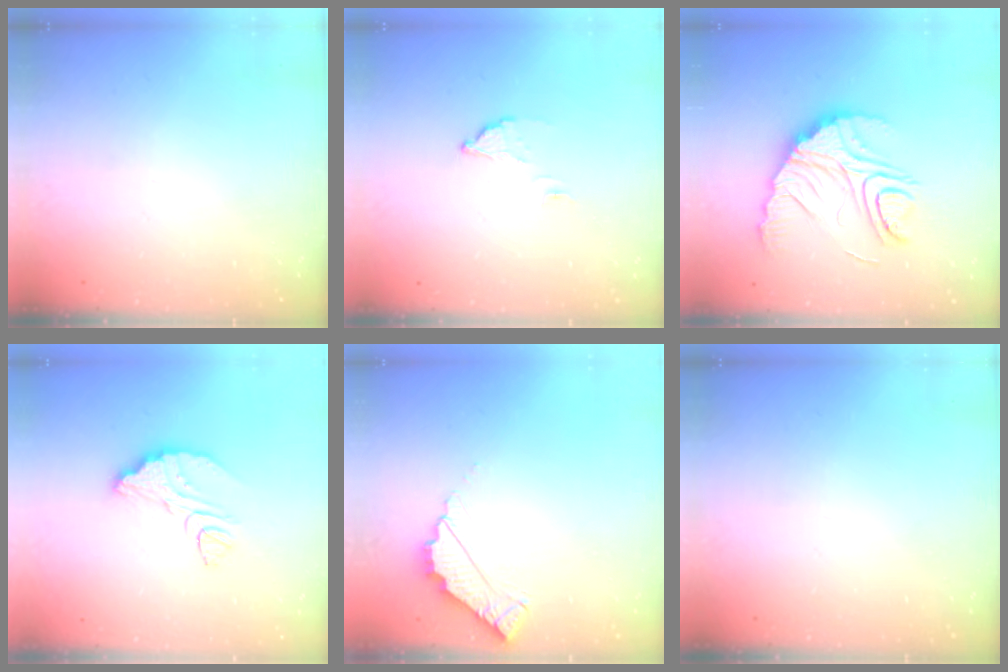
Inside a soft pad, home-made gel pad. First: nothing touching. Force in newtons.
{"total": 2.5, "press": 2.5, "slide": 0.1}
{"total": 15.5, "press": 15.4, "slide": 1.4}
{"total": 7.7, "press": 7.7, "slide": 0.5}
{"total": 4.2, "press": 4.2, "slide": 0.4}
{"total": 0.0}